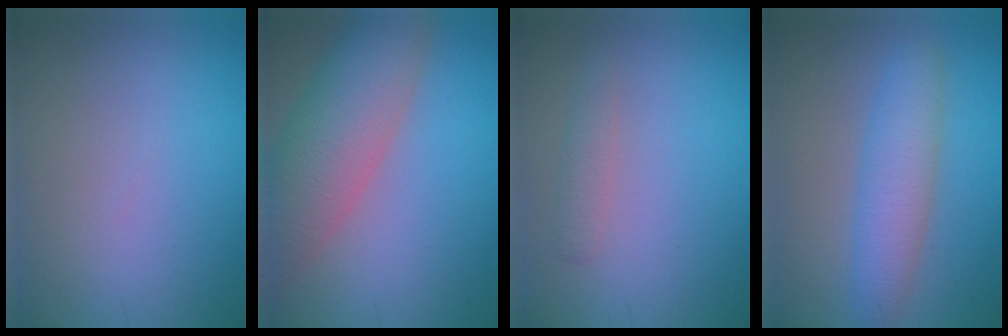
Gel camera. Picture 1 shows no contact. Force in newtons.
{"total": 8.4, "press": 8.4, "slide": 0.4}
{"total": 1.3, "press": 1.3, "slide": 0.0}
{"total": 4.5, "press": 4.5, "slide": 0.2}